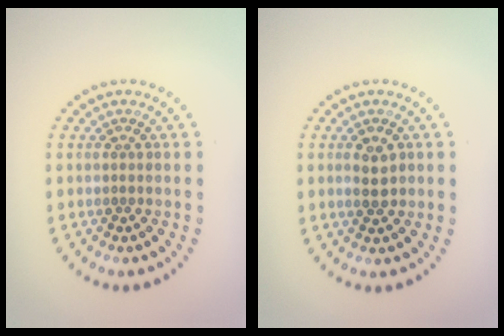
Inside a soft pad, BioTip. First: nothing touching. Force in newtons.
{"total": 1.9, "press": 1.9, "slide": 0.2}